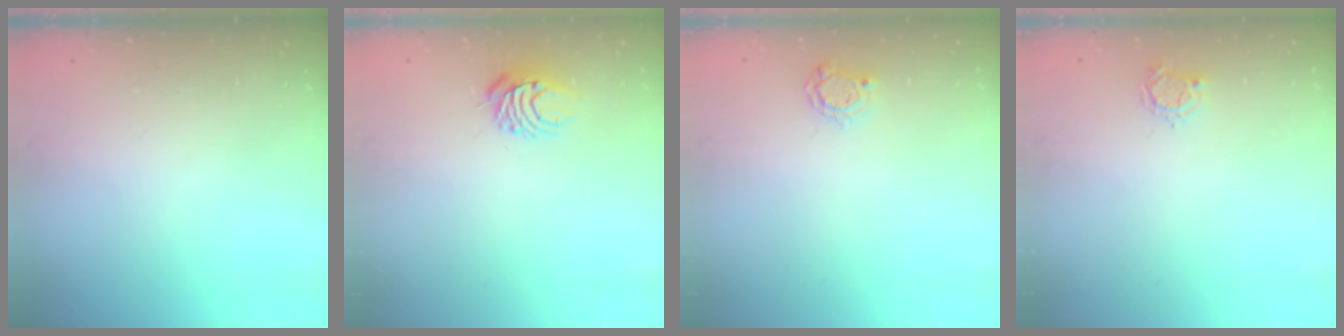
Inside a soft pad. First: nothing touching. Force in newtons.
{"total": 6.5, "press": 6.5, "slide": 0.6}
{"total": 4.8, "press": 4.7, "slide": 0.5}
{"total": 4.1, "press": 4.0, "slide": 0.4}